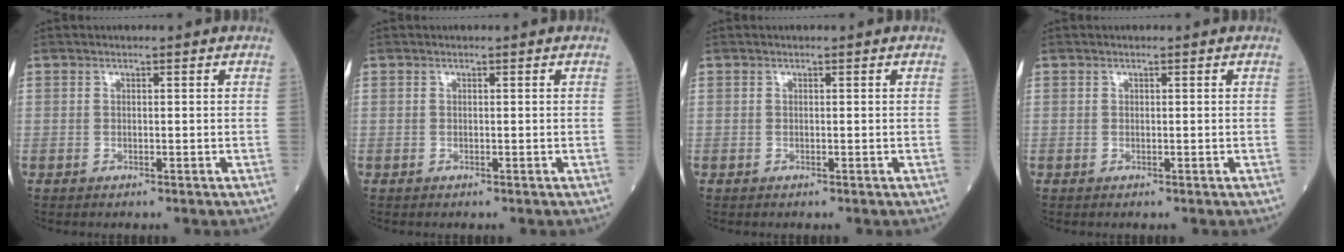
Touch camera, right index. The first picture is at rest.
{"total": 0.0}
{"total": 0.0}
{"total": 0.0}